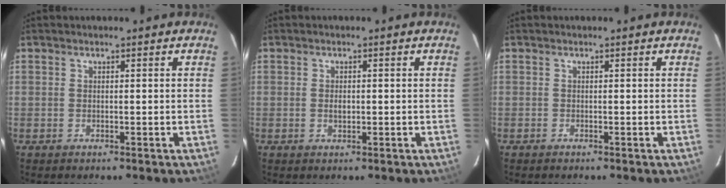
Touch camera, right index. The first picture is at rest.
{"total": 1.3, "force": [-0.1, 0.9, 0.9], "torque": [-0.015, 0.003, 0.000]}
{"total": 0.0}